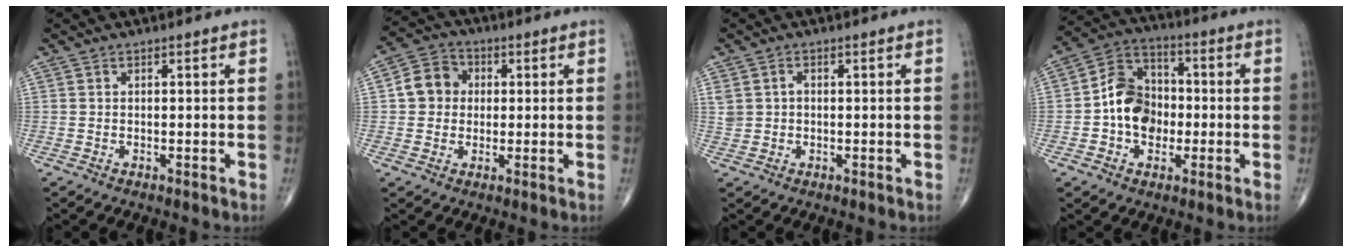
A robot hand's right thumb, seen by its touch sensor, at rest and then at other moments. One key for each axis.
{"total": 7.3, "fx": 0.7, "fy": 6.5, "fz": 3.3, "tx": -0.039, "ty": 0.013, "tz": 0.000}
{"total": 3.0, "fx": 0.4, "fy": 2.5, "fz": 1.7, "tx": -0.032, "ty": 0.010, "tz": 0.013}
{"total": 11.3, "fx": -1.3, "fy": 8.8, "fz": 6.9, "tx": -0.090, "ty": 0.033, "tz": -0.034}